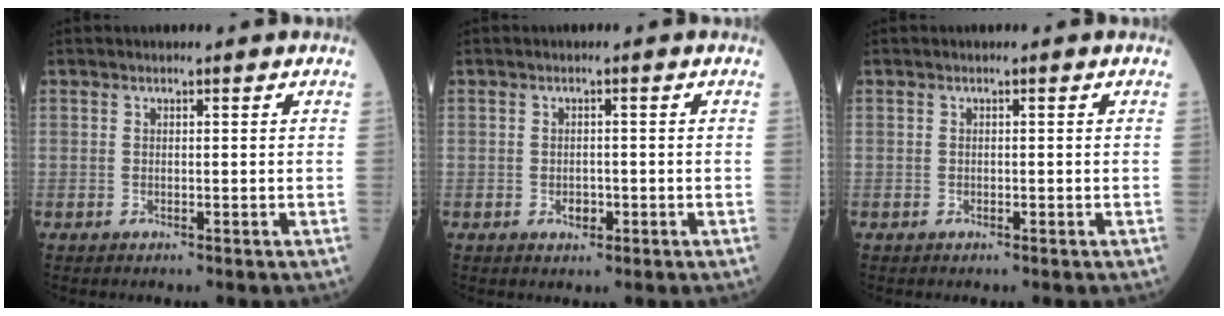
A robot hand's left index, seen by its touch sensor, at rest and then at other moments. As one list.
[{"total": 1.5, "force": [-0.7, 1.1, 0.9], "torque": [-0.011, 0.001, -0.008]}, {"total": 0.0}]